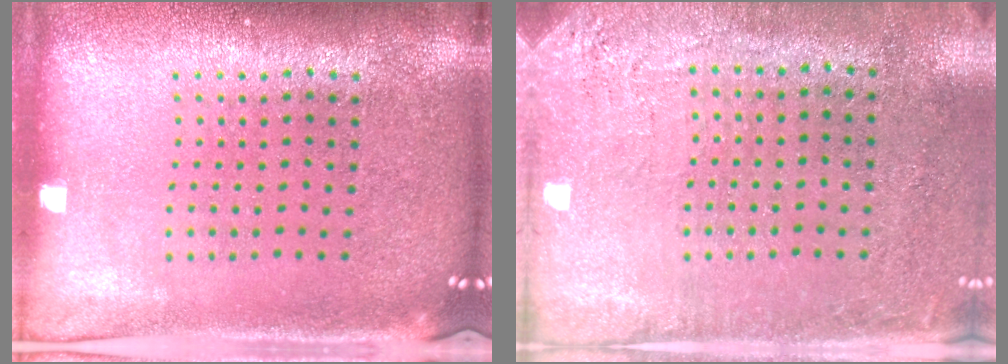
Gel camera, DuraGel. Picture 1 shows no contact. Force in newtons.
{"total": 2.7, "press": 2.3, "slide": 1.4}